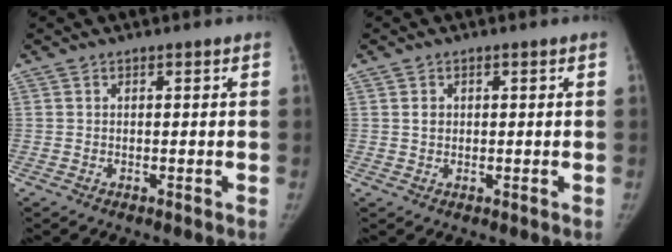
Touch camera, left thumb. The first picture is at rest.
{"total": 1.4, "force": [0.3, 1.2, 0.7], "torque": [-0.009, 0.001, 0.008]}